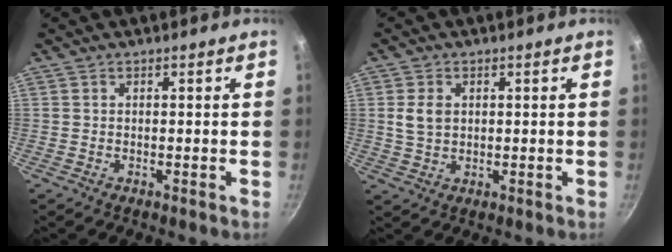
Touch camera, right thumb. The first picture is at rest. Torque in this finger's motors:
{"motor_torque": [-0.17, 0.16, 0.31, -0.29, 0.08]}